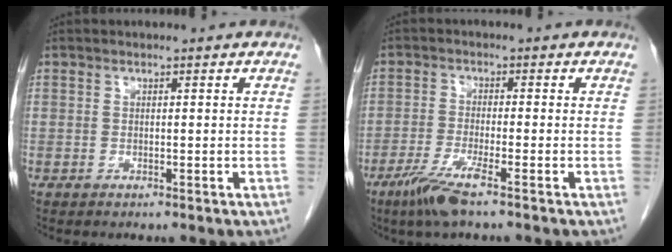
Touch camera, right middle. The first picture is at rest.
{"total": 5.4, "force": [-3.5, -0.1, 4.1], "torque": [-0.086, -0.014, -0.072]}